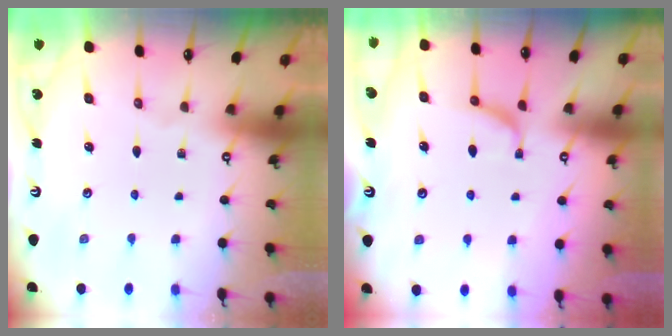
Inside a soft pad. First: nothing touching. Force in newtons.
{"total": 1.0, "press": 0.7, "slide": 0.7}